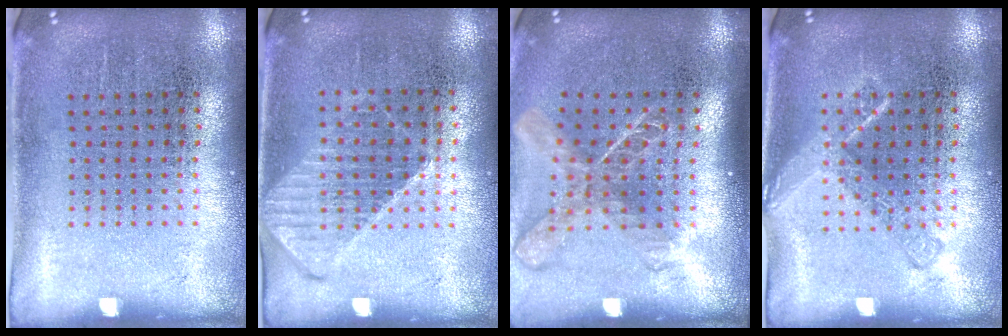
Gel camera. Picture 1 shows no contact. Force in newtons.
{"total": 1.2, "press": 1.1, "slide": 0.4}
{"total": 1.8, "press": 1.4, "slide": 1.2}
{"total": 1.3, "press": 1.3, "slide": 0.2}